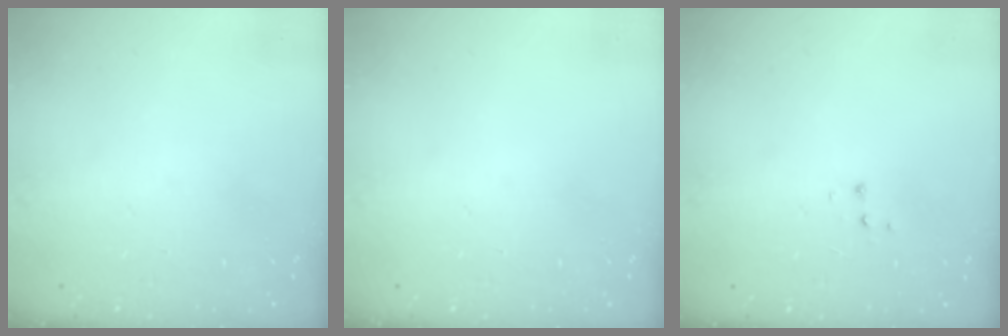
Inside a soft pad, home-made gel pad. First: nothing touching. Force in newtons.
{"total": 0.0}
{"total": 3.4, "press": 3.3, "slide": 0.6}